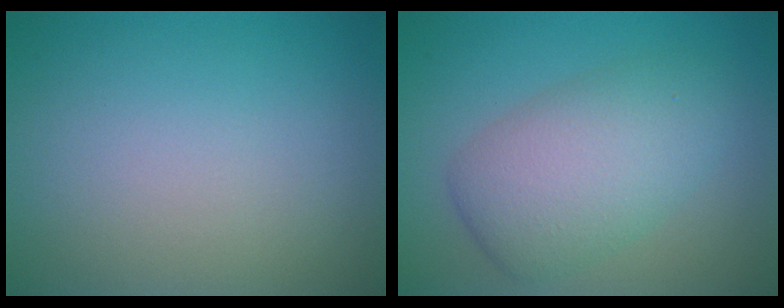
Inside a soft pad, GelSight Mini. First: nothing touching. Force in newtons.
{"total": 5.9, "press": 5.9, "slide": 0.1}